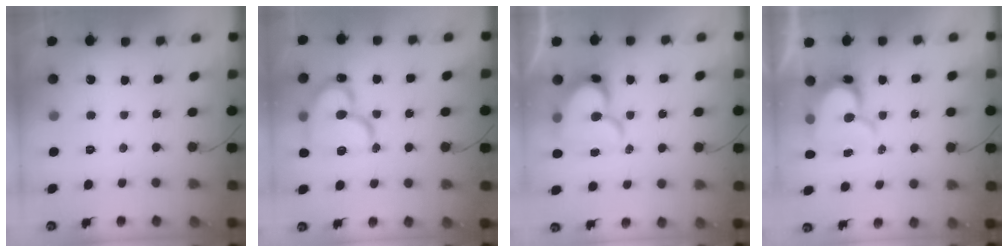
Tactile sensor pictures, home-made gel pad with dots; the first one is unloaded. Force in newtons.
{"total": 18.8, "press": 18.7, "slide": 2.0}
{"total": 17.0, "press": 16.9, "slide": 1.4}
{"total": 11.4, "press": 11.3, "slide": 1.4}